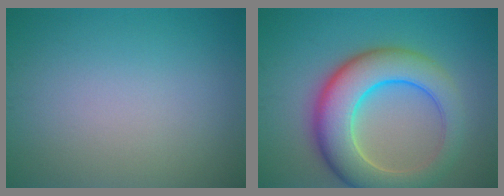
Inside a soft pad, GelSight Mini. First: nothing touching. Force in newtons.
{"total": 9.4, "press": 9.4, "slide": 0.3}